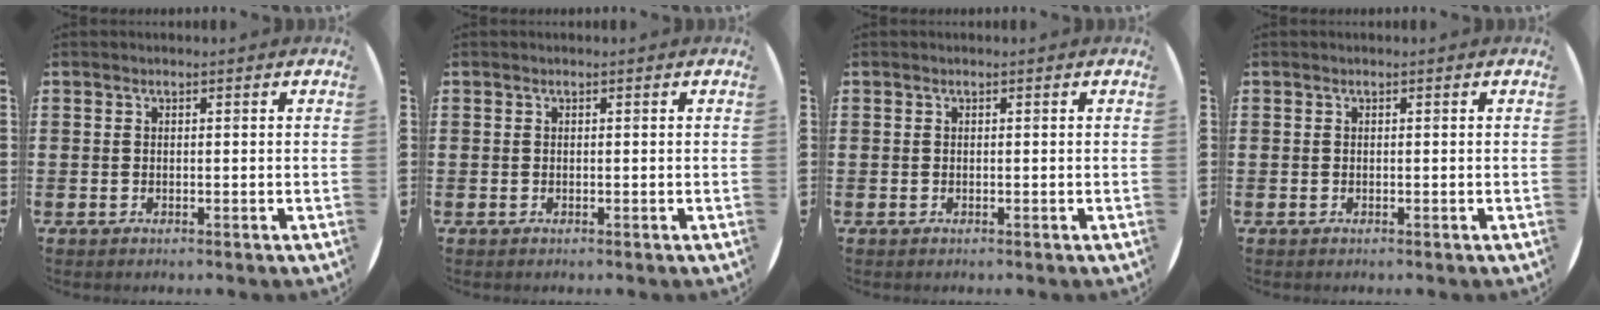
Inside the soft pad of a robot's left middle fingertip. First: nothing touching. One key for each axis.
{"total": 0.0}
{"total": 0.0}
{"total": 0.0}